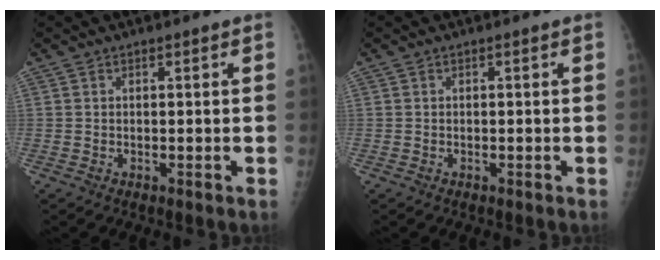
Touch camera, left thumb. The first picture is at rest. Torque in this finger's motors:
{"motor_torque": [0.05, 0.02, 0.00, 0.00, 0.01]}